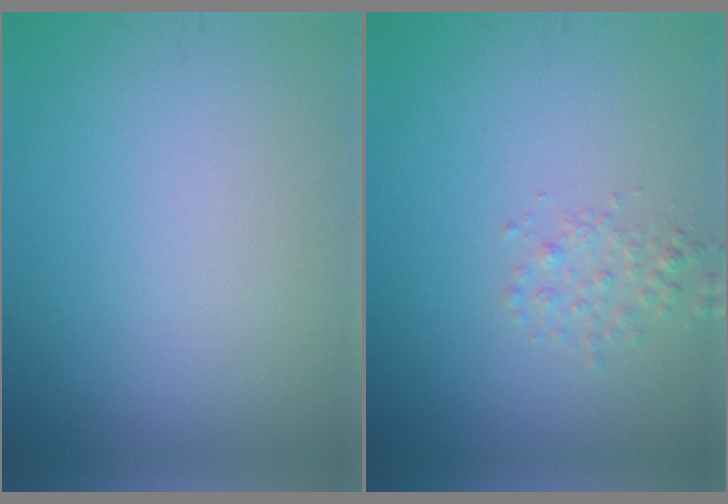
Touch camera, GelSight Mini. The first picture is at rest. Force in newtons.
{"total": 1.4, "press": 1.4, "slide": 0.1}